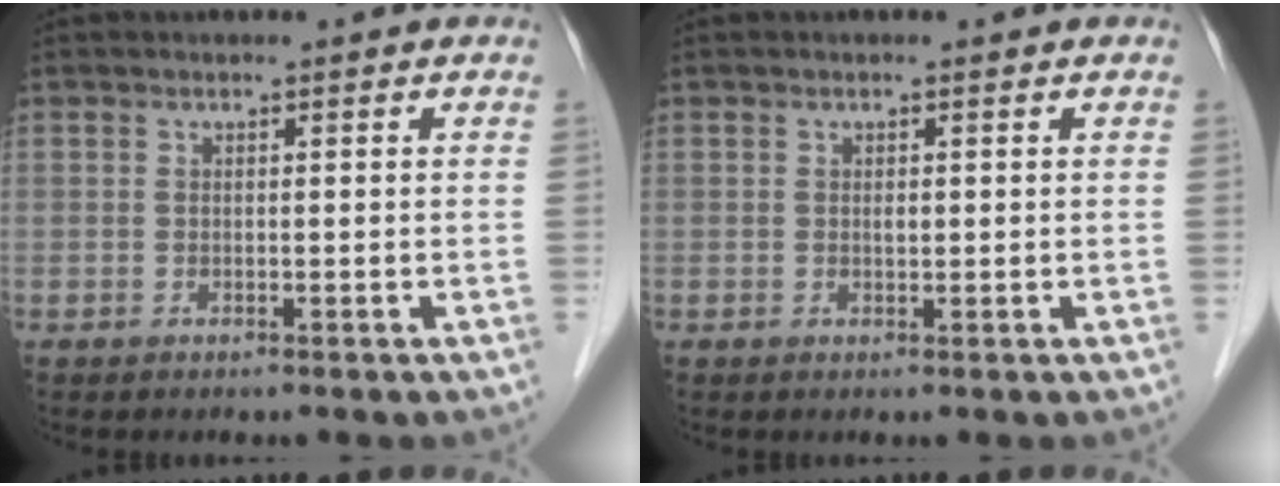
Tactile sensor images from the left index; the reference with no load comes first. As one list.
[{"total": 0.6, "force": [0.1, 0.4, 0.5], "torque": [-0.010, 0.000, 0.001]}]